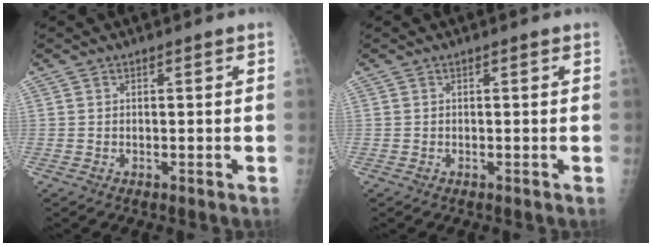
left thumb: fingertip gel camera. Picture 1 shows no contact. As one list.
[{"total": 0.0}]